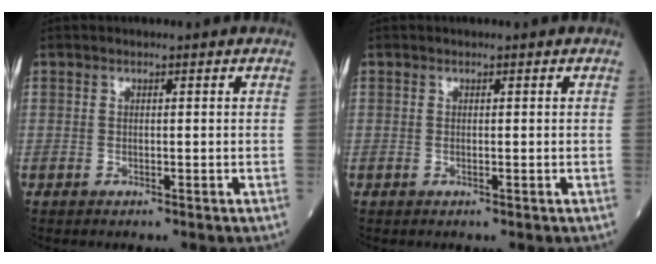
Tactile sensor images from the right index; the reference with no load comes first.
{"total": 0.0}